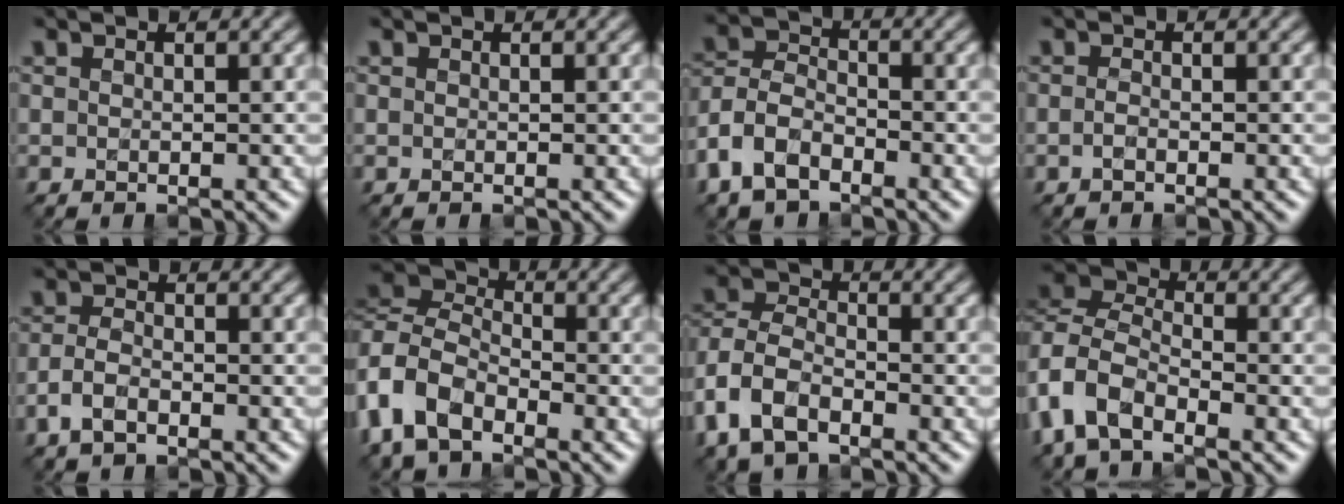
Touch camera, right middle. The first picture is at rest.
{"total": 0.0}
{"total": 5.3, "force": [-3.2, 3.1, 2.9], "torque": [-0.065, 0.005, -0.074]}
{"total": 0.7, "force": [-0.4, 0.2, 0.6], "torque": [-0.014, -0.002, -0.009]}
{"total": 2.5, "force": [-1.4, 1.2, 1.7], "torque": [-0.039, 0.002, -0.034]}
{"total": 7.6, "force": [-4.0, 4.7, 4.4], "torque": [-0.102, -0.003, -0.096]}
{"total": 6.3, "force": [-3.2, 3.7, 4.0], "torque": [-0.091, 0.003, -0.077]}
{"total": 7.1, "force": [-4.0, 4.0, 4.3], "torque": [-0.092, -0.001, -0.093]}